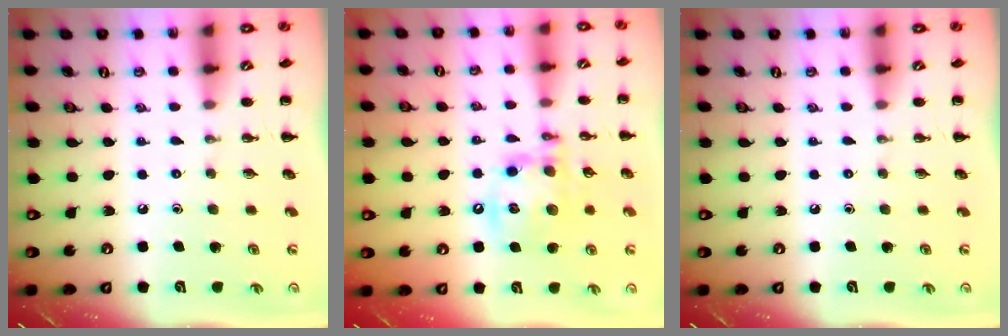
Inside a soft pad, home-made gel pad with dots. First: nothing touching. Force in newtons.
{"total": 14.2, "press": 13.9, "slide": 3.1}
{"total": 0.0}